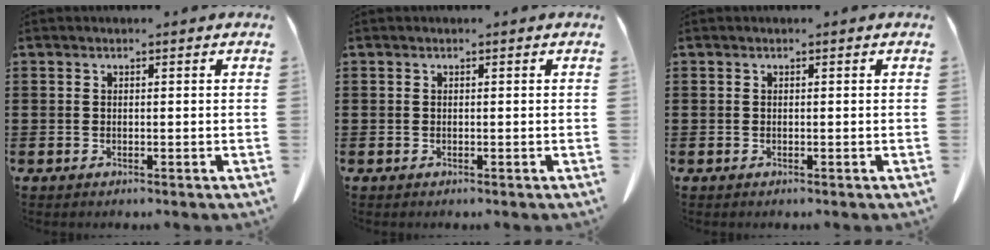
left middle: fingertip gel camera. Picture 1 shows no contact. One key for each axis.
{"total": 0.0}
{"total": 0.0}